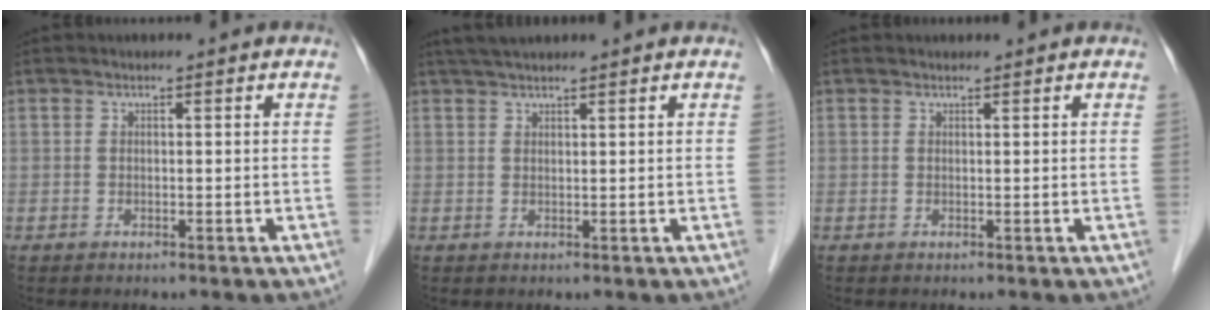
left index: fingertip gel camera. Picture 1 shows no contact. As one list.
[{"total": 3.8, "force": [3.4, -0.1, 1.9], "torque": [-0.030, 0.028, 0.062]}, {"total": 0.0}]